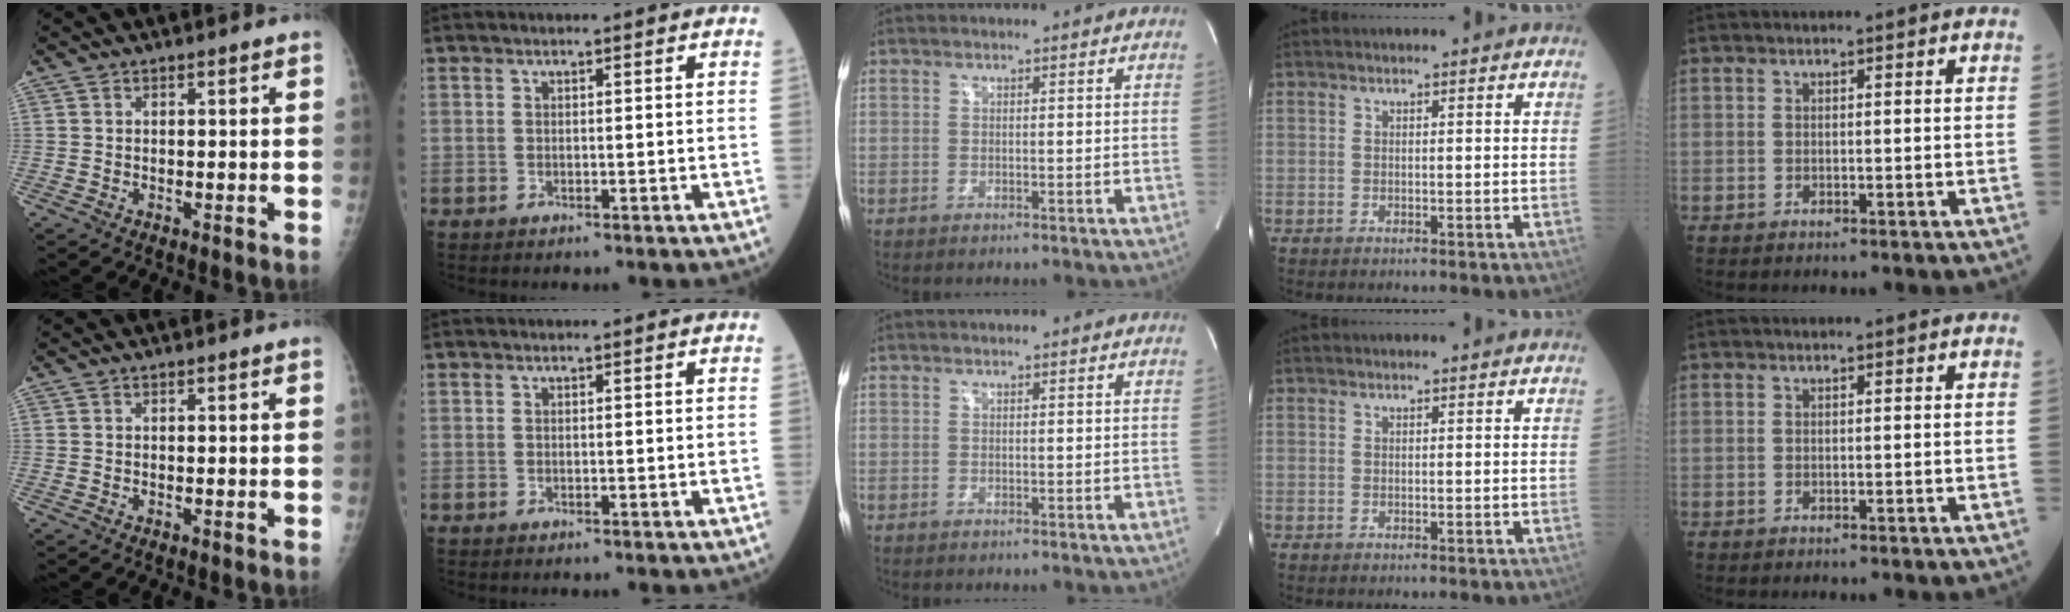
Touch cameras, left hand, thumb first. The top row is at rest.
{}